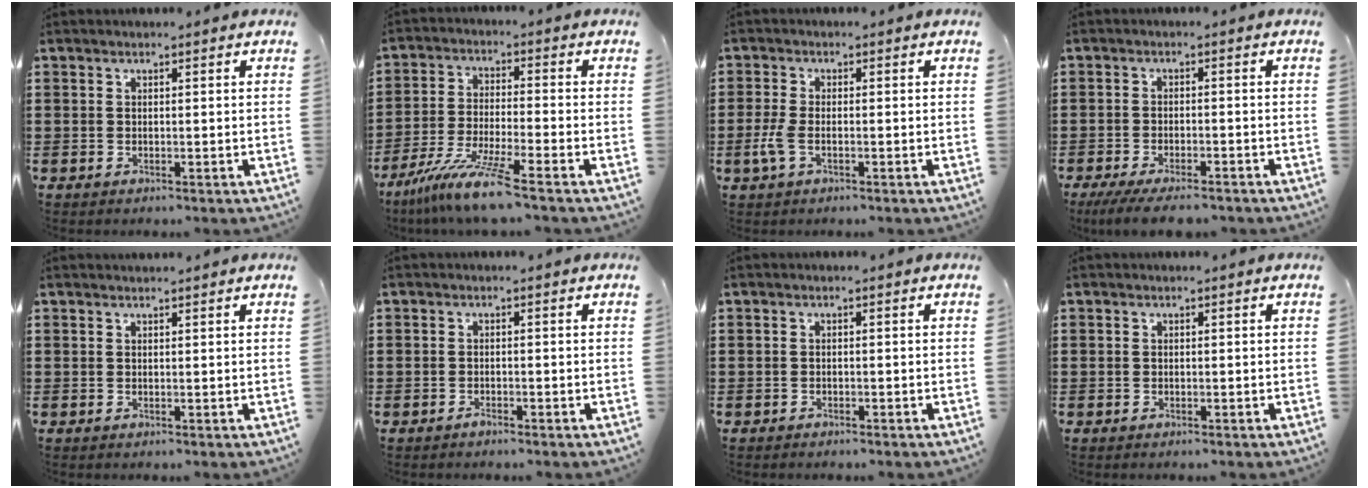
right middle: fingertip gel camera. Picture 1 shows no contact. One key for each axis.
{"total": 8.8, "fx": -7.1, "fy": -0.4, "fz": 5.2, "tx": -0.111, "ty": -0.018, "tz": -0.139}
{"total": 3.2, "fx": -0.9, "fy": 1.3, "fz": 2.8, "tx": -0.070, "ty": -0.005, "tz": -0.022}
{"total": 3.9, "fx": -3.4, "fy": 0.5, "fz": 1.8, "tx": -0.043, "ty": -0.008, "tz": -0.068}
{"total": 0.7, "fx": 0.6, "fy": -0.1, "fz": -0.1, "tx": 0.001, "ty": -0.001, "tz": 0.012}
{"total": 1.0, "fx": -0.9, "fy": 0.3, "fz": 0.3, "tx": -0.008, "ty": -0.002, "tz": -0.017}
{"total": 0.7, "fx": -0.7, "fy": 0.2, "fz": 0.1, "tx": -0.002, "ty": 0.001, "tz": -0.015}
{"total": 0.5, "fx": -0.2, "fy": 0.5, "fz": 0.0, "tx": 0.000, "ty": 0.005, "tz": -0.007}